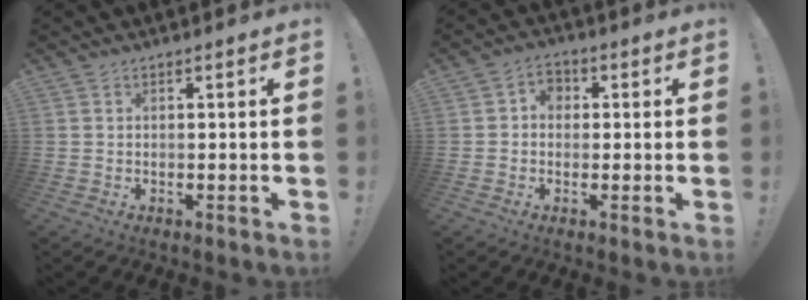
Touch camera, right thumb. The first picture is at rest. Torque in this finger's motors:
{"motor_torque": [0.00, 0.00, 0.00, 0.02, 0.00]}